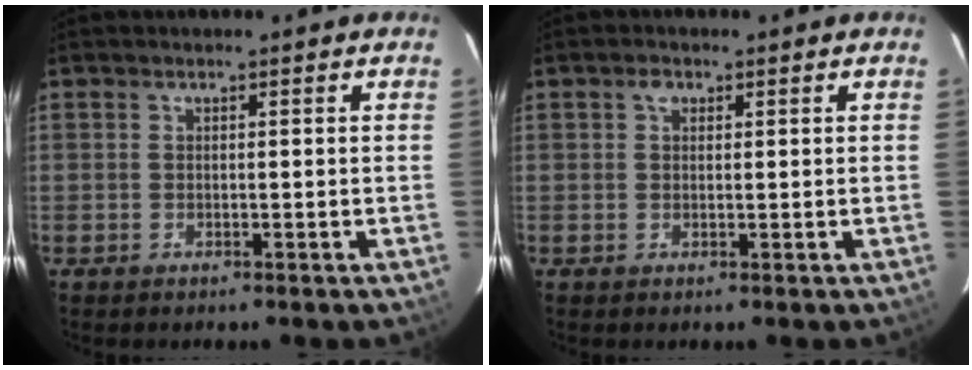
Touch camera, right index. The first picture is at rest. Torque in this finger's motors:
{"motor_torque": [0.17, -0.04, 0.07, 0.03]}